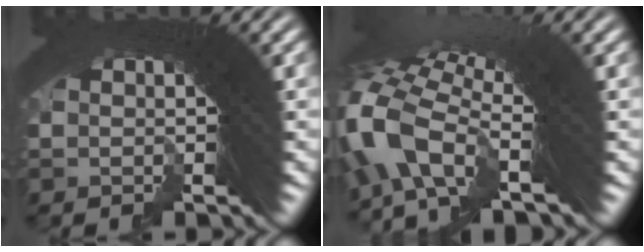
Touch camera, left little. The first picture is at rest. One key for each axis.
{"total": 5.5, "fx": -1.9, "fy": 3.2, "fz": 4.1, "tx": -0.095, "ty": -0.010, "tz": -0.034}